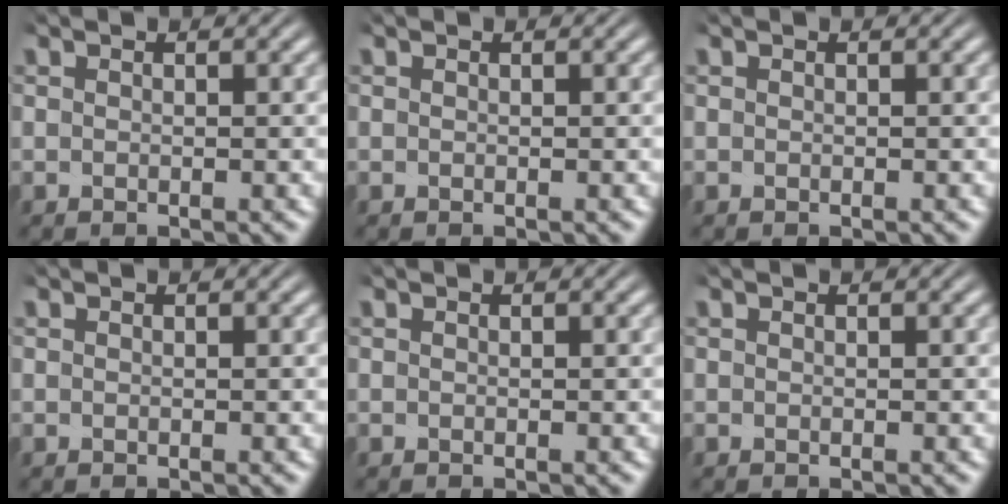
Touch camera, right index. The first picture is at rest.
{"total": 0.0}
{"total": 0.0}
{"total": 0.0}
{"total": 0.0}
{"total": 0.0}